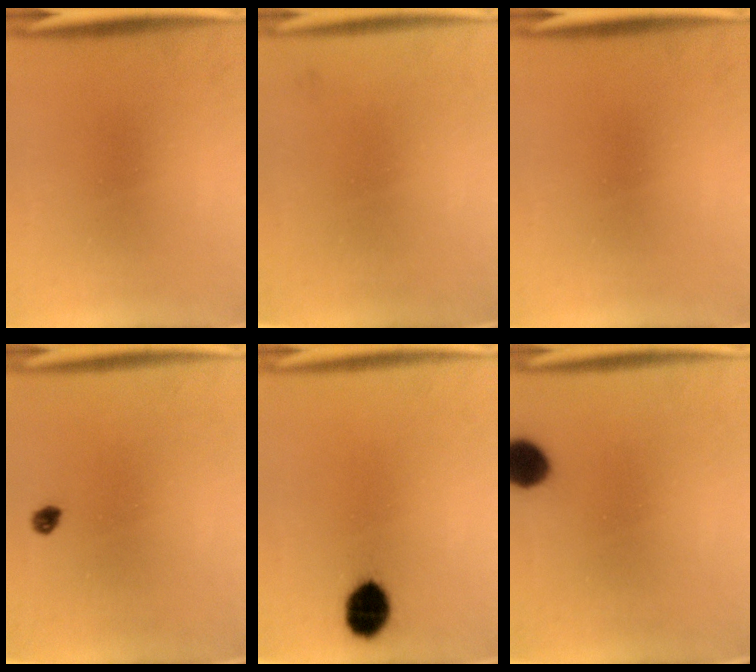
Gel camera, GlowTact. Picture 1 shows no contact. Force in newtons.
{"total": 1.1}
{"total": 0.0}
{"total": 1.7}
{"total": 7.4}
{"total": 7.3}